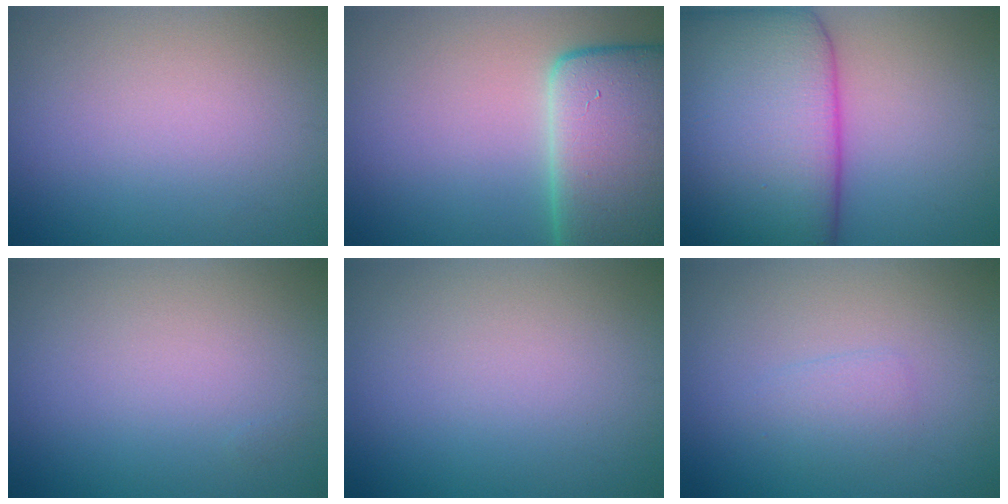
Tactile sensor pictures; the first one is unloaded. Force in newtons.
{"total": 13.2, "press": 13.2, "slide": 0.9}
{"total": 16.8, "press": 16.8, "slide": 0.9}
{"total": 0.0}
{"total": 0.0}
{"total": 1.4, "press": 1.4, "slide": 0.1}